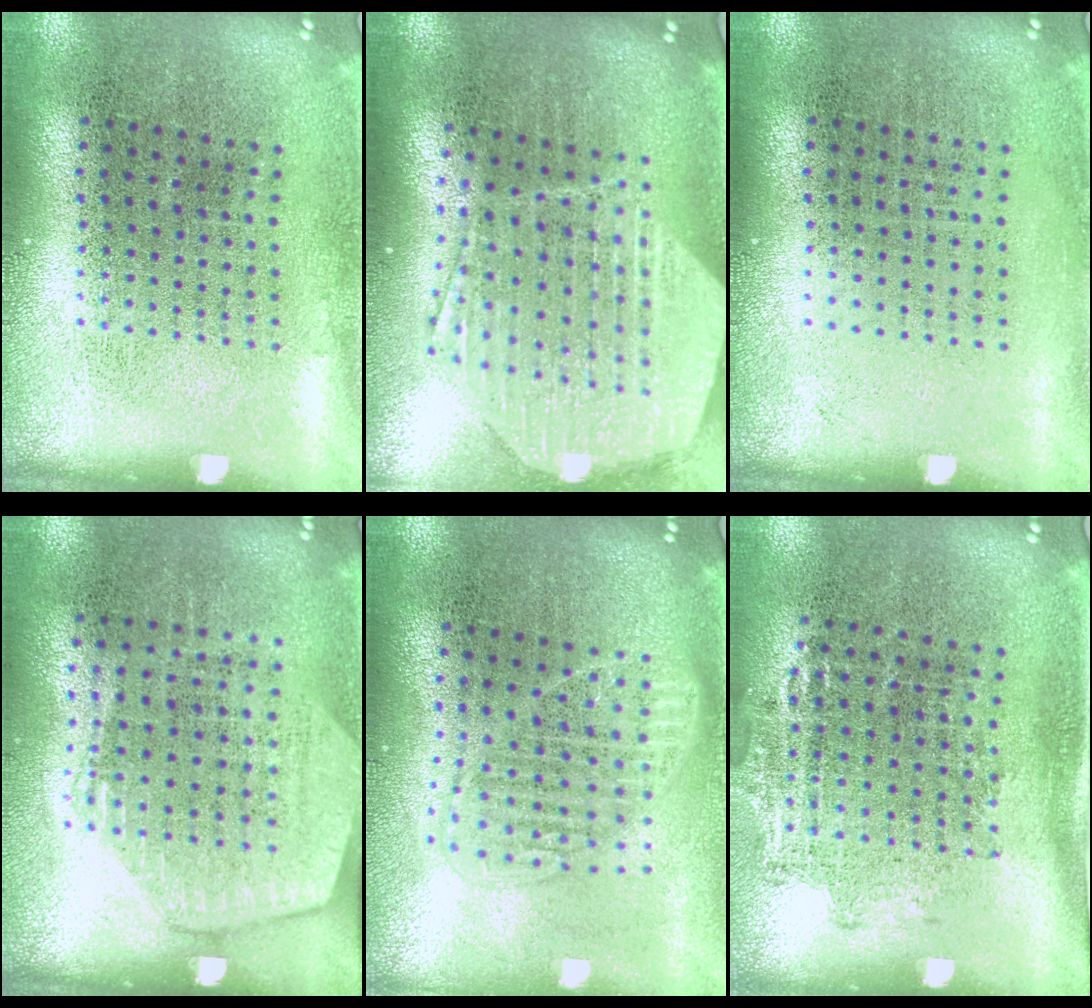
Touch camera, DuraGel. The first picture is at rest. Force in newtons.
{"total": 2.9, "press": 2.3, "slide": 1.7}
{"total": 0.0}
{"total": 1.5, "press": 1.4, "slide": 0.7}
{"total": 1.7, "press": 1.5, "slide": 0.8}
{"total": 1.3, "press": 1.0, "slide": 0.8}